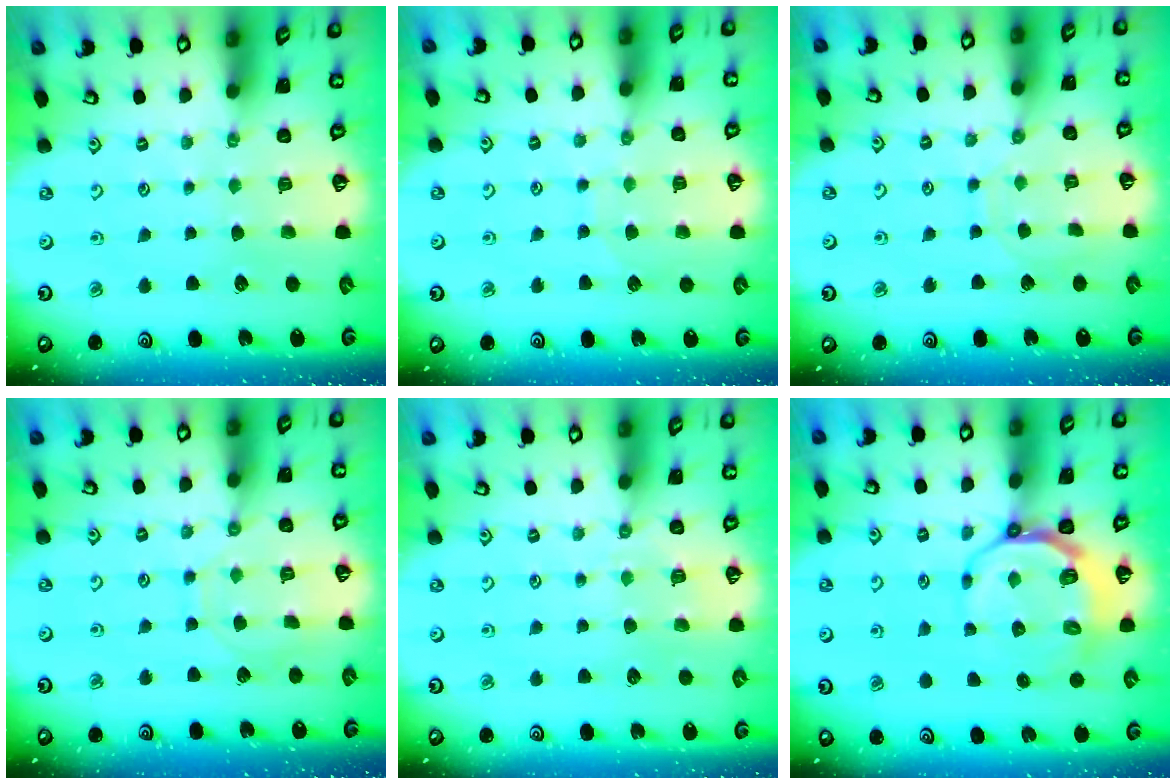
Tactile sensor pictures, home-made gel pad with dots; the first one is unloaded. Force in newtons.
{"total": 6.8, "press": 6.8, "slide": 0.5}
{"total": 8.1, "press": 8.1, "slide": 0.6}
{"total": 7.4, "press": 7.4, "slide": 0.7}
{"total": 2.9, "press": 2.8, "slide": 0.6}
{"total": 8.1, "press": 7.4, "slide": 3.4}